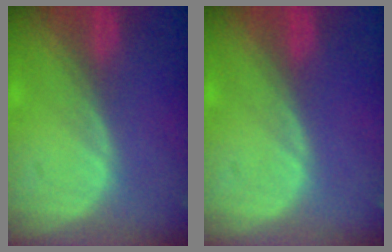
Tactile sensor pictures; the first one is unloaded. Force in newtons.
{"total": 0.0}